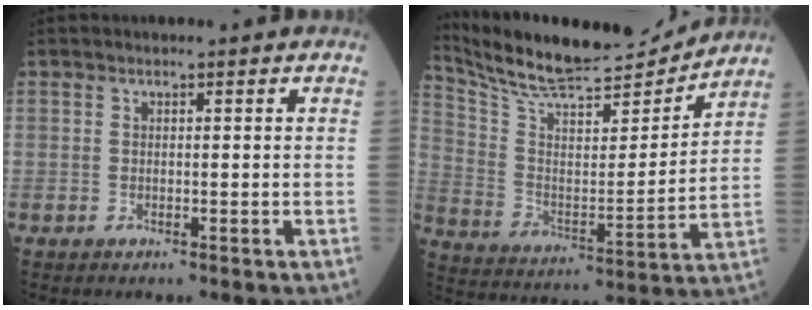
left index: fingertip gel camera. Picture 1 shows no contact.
{"total": 19.0, "force": [17.8, 1.9, 6.3], "torque": [-0.128, -0.011, 0.293]}